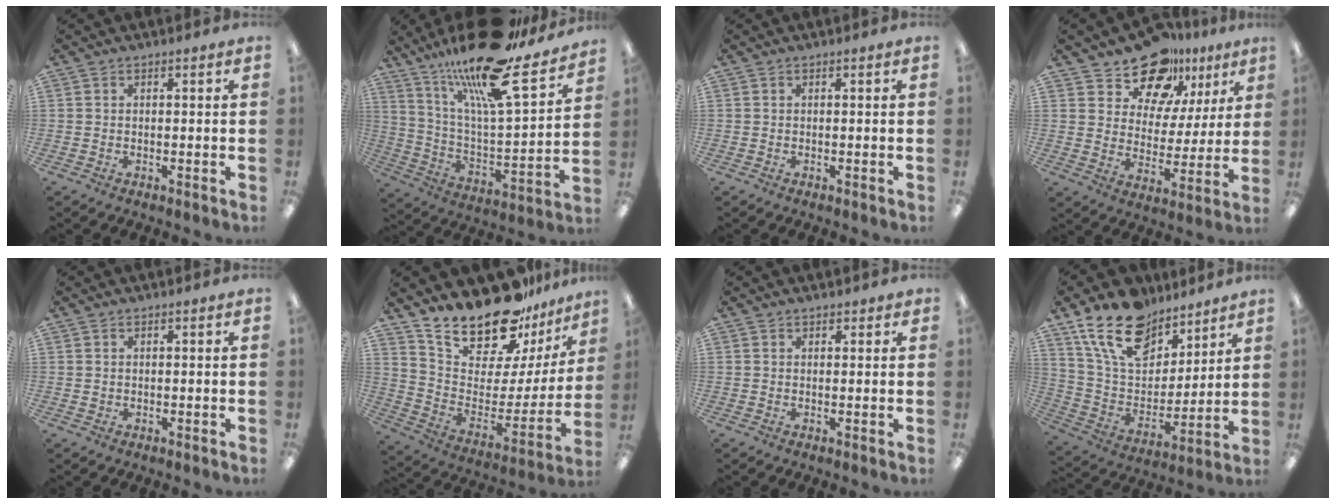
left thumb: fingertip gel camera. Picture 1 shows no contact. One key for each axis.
{"total": 23.1, "fx": 17.5, "fy": 5.6, "fz": 13.9, "tx": -0.230, "ty": -0.107, "tz": 0.288}
{"total": 0.0}
{"total": 15.7, "fx": 12.4, "fy": 8.6, "fz": 4.1, "tx": -0.073, "ty": -0.091, "tz": 0.229}
{"total": 0.7, "fx": 0.4, "fy": 0.6, "fz": -0.1, "tx": 0.001, "ty": 0.003, "tz": 0.007}
{"total": 22.0, "fx": 19.8, "fy": 7.0, "fz": 6.7, "tx": -0.129, "ty": -0.158, "tz": 0.356}
{"total": 1.4, "fx": 1.1, "fy": 0.9, "fz": 0.0, "tx": 0.007, "ty": -0.001, "tz": 0.018}
{"total": 19.1, "fx": 13.1, "fy": 10.7, "fz": 8.8, "tx": -0.182, "ty": -0.060, "tz": 0.244}